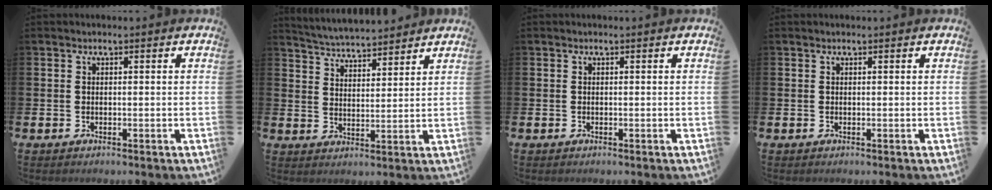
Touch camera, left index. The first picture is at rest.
{"total": 4.7, "force": [4.7, 0.4, -0.1], "torque": [-0.018, -0.030, 0.083]}
{"total": 0.0}
{"total": 0.0}